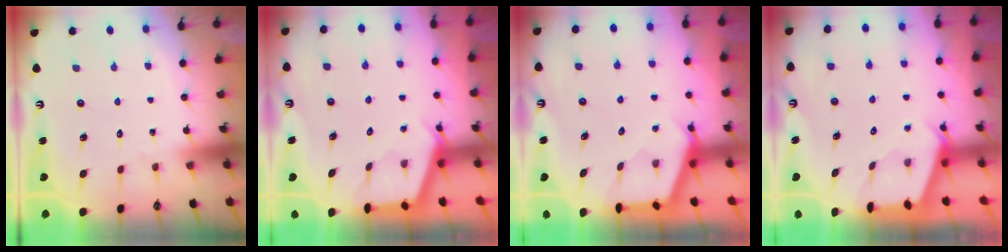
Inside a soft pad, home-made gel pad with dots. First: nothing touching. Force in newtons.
{"total": 2.8, "press": 2.8, "slide": 0.3}
{"total": 2.9, "press": 2.9, "slide": 0.4}
{"total": 2.4, "press": 2.4, "slide": 0.3}